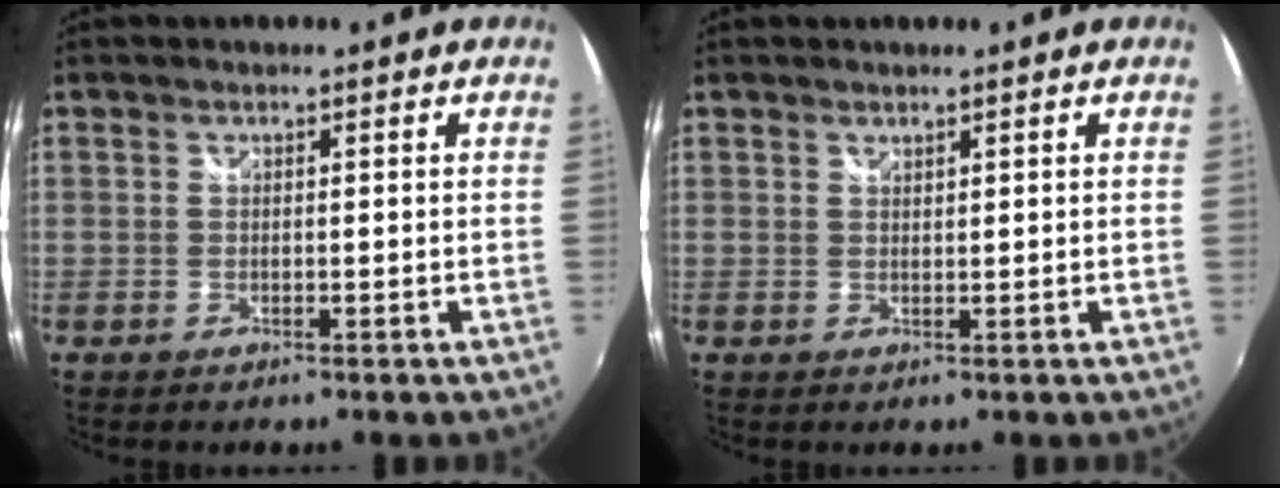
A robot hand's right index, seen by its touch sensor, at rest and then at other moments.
{"total": 0.7, "force": [0.7, 0.1, 0.1], "torque": [-0.002, 0.001, 0.013]}